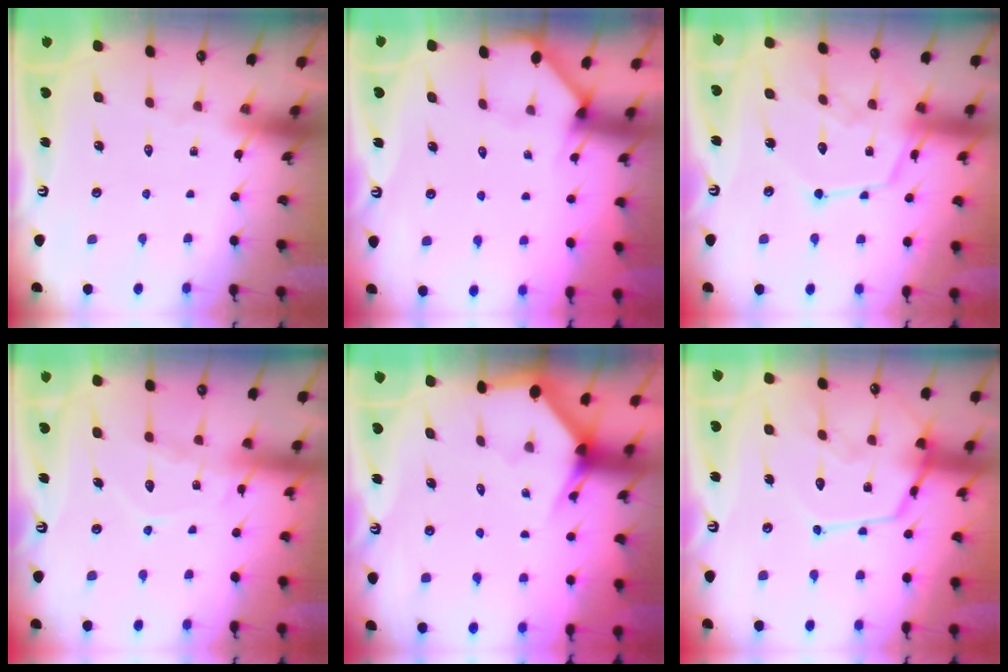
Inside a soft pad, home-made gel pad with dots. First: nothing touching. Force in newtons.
{"total": 2.2, "press": 2.2, "slide": 0.3}
{"total": 14.3, "press": 14.2, "slide": 1.3}
{"total": 10.3, "press": 10.3, "slide": 0.6}
{"total": 2.9, "press": 2.9, "slide": 0.0}
{"total": 16.7, "press": 16.6, "slide": 1.4}